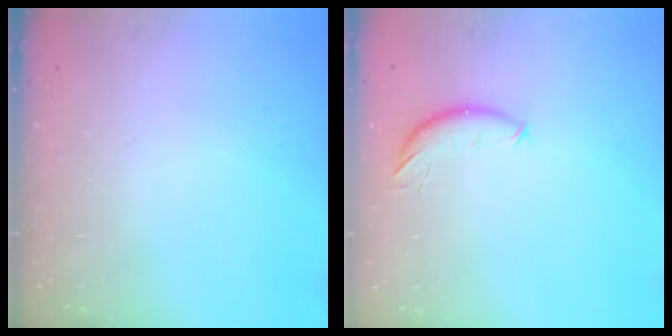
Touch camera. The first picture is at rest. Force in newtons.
{"total": 7.5, "press": 7.5, "slide": 0.6}